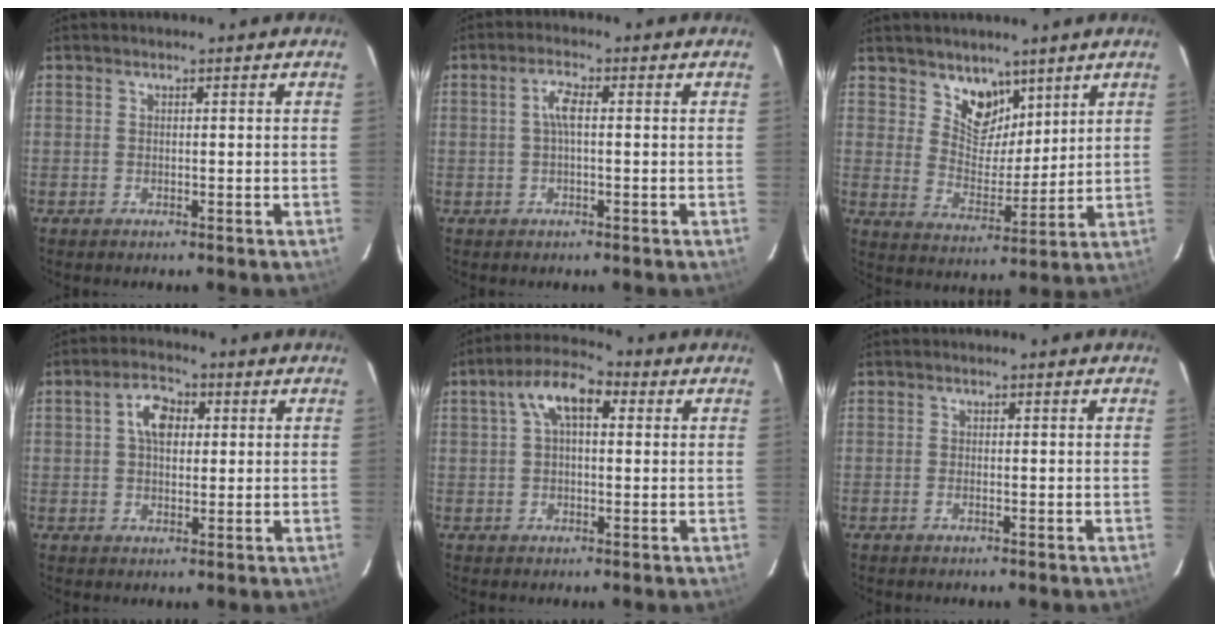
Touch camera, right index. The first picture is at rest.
{"total": 3.0, "force": [0.2, 0.9, 2.9], "torque": [-0.060, 0.008, 0.003]}
{"total": 7.9, "force": [5.6, 4.9, 2.7], "torque": [-0.033, -0.014, 0.103]}
{"total": 5.6, "force": [1.4, 3.6, 4.1], "torque": [-0.073, 0.019, 0.025]}
{"total": 8.3, "force": [2.5, 4.1, 6.7], "torque": [-0.125, 0.031, 0.039]}
{"total": 0.7, "force": [-0.3, 0.1, 0.7], "torque": [-0.014, 0.000, -0.006]}